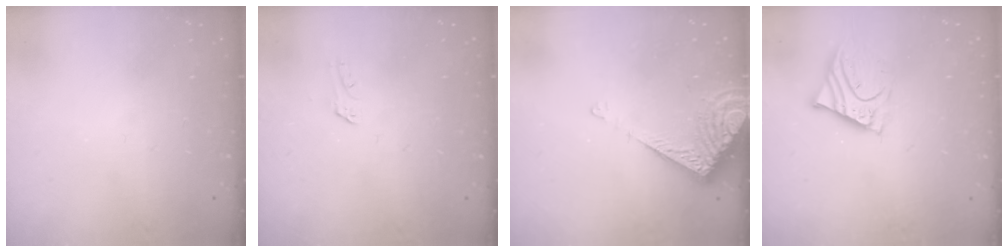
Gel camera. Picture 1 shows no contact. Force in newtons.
{"total": 1.9, "press": 1.9, "slide": 0.1}
{"total": 8.4, "press": 8.3, "slide": 1.1}
{"total": 8.4, "press": 8.3, "slide": 1.0}